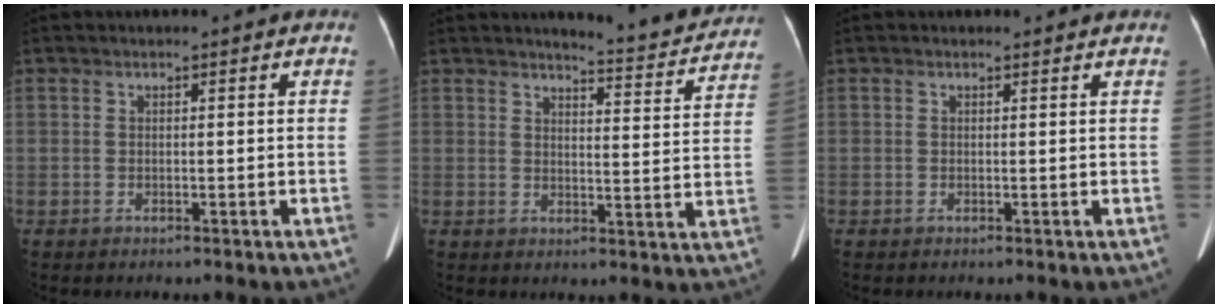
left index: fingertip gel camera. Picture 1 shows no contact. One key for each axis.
{"total": 9.6, "fx": 9.3, "fy": 0.8, "fz": 2.5, "tx": -0.028, "ty": -0.023, "tz": 0.104}
{"total": 0.6, "fx": 0.5, "fy": 0.4, "fz": 0.0, "tx": -0.007, "ty": 0.005, "tz": 0.005}